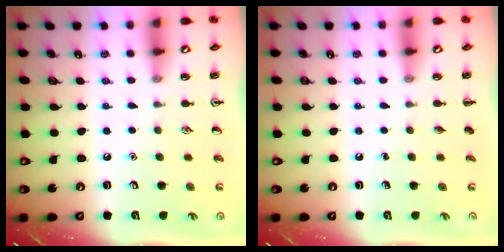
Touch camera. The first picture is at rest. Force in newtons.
{"total": 0.0}